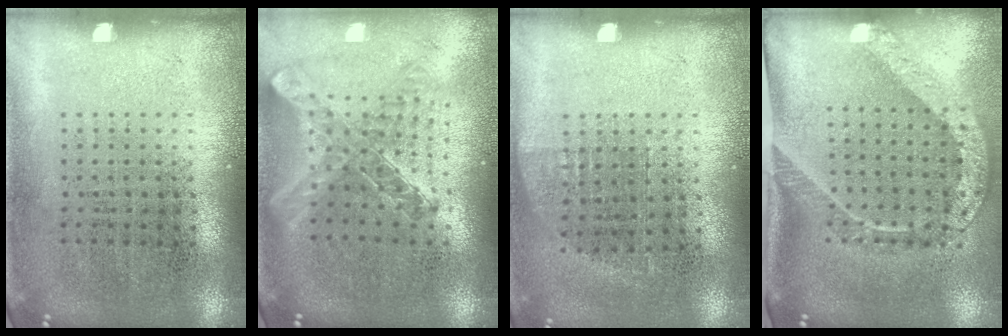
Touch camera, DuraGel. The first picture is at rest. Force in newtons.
{"total": 1.1, "press": 1.0, "slide": 0.3}
{"total": 0.6, "press": 0.6, "slide": 0.2}
{"total": 2.3, "press": 1.5, "slide": 1.7}